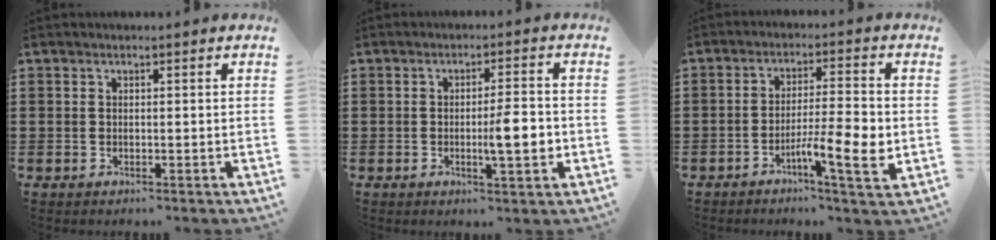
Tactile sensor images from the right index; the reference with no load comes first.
{"total": 6.3, "force": [-0.9, 1.0, 6.1], "torque": [-0.085, -0.008, -0.019]}
{"total": 8.5, "force": [-2.7, 1.1, 8.0], "torque": [-0.129, -0.001, -0.042]}